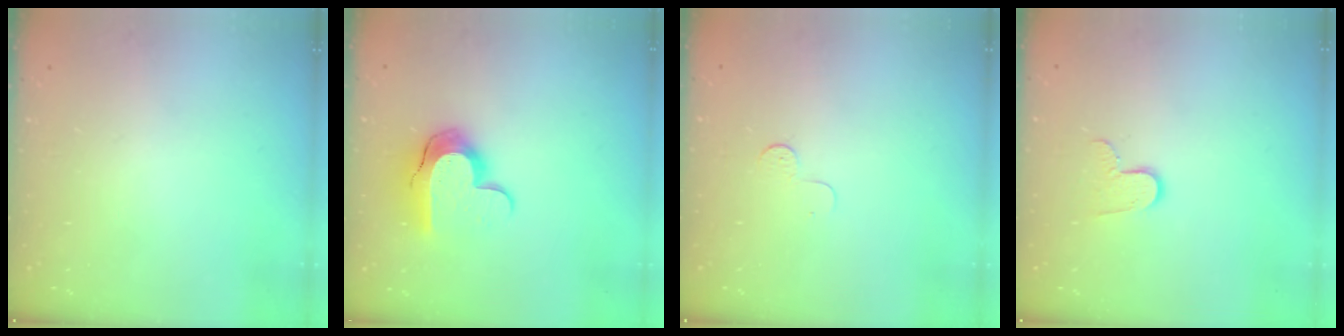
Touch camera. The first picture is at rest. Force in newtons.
{"total": 11.1, "press": 11.1, "slide": 0.8}
{"total": 3.6, "press": 3.5, "slide": 0.3}
{"total": 6.4, "press": 6.4, "slide": 0.5}